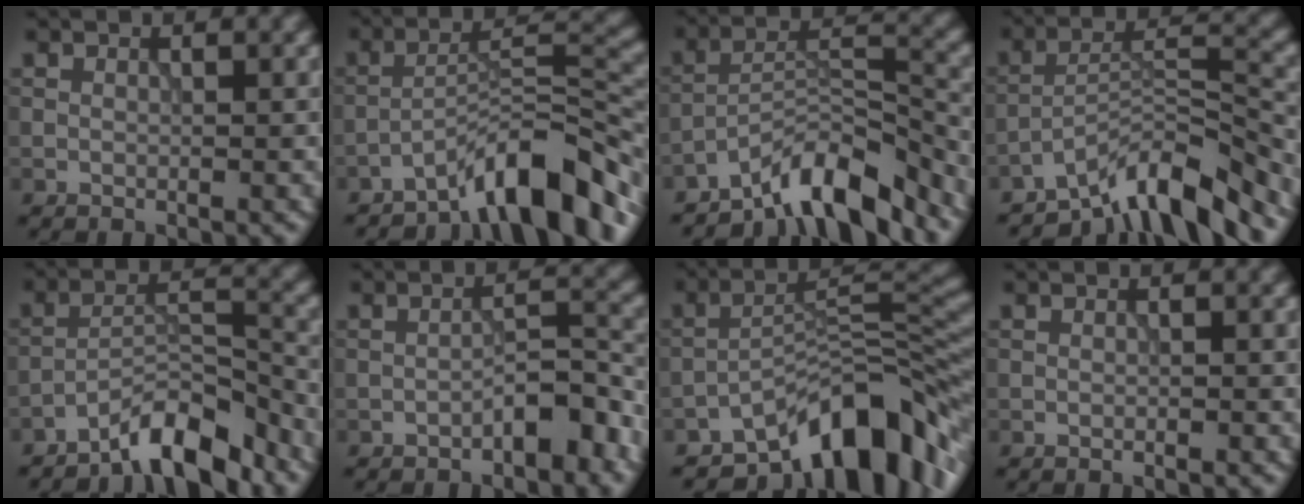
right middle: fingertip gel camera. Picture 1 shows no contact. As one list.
[{"total": 8.9, "force": [-6.5, 1.9, 5.8], "torque": [-0.085, 0.015, -0.111]}, {"total": 8.0, "force": [-6.4, 1.9, 4.4], "torque": [-0.062, 0.010, -0.119]}, {"total": 9.0, "force": [-7.0, 2.1, 5.2], "torque": [-0.075, 0.004, -0.132]}, {"total": 6.4, "force": [-5.3, 1.4, 3.4], "torque": [-0.047, 0.010, -0.094]}, {"total": 3.8, "force": [-2.3, 1.1, 2.8], "torque": [-0.037, 0.020, -0.041]}, {"total": 11.2, "force": [-7.6, 3.9, 7.2], "torque": [-0.090, 0.013, -0.143]}, {"total": 0.5, "force": [-0.3, 0.1, 0.4], "torque": [-0.004, -0.001, -0.005]}]